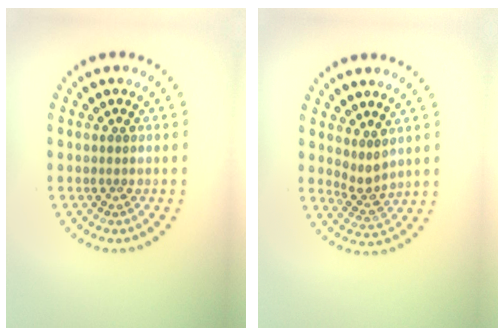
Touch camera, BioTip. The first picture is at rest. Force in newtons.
{"total": 2.0, "press": 1.4, "slide": 1.4}